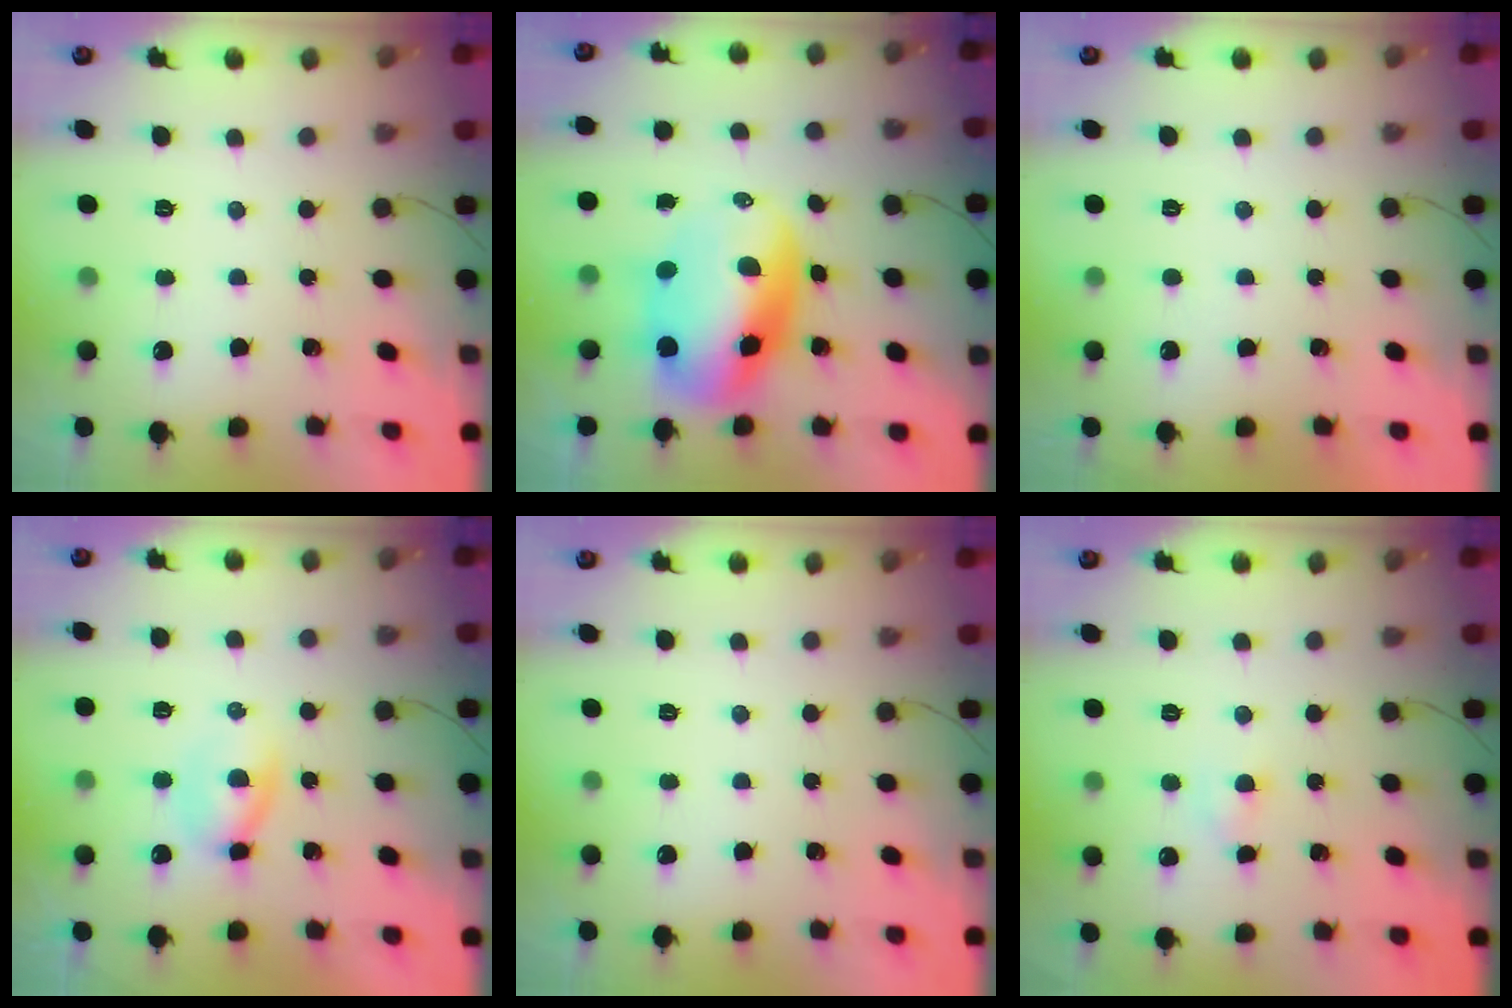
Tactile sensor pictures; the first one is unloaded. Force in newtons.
{"total": 12.5, "press": 12.1, "slide": 3.2}
{"total": 1.0, "press": 0.9, "slide": 0.2}
{"total": 3.8, "press": 3.7, "slide": 1.0}
{"total": 0.0}
{"total": 3.0, "press": 2.8, "slide": 1.0}